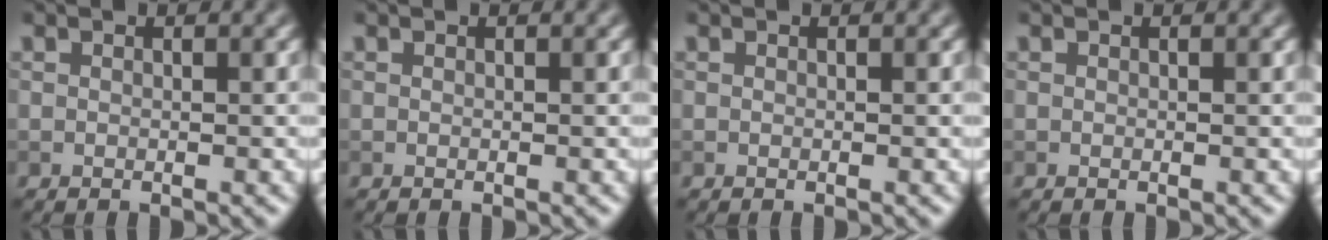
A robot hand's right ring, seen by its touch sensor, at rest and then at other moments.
{"total": 0.0}
{"total": 0.0}
{"total": 0.0}